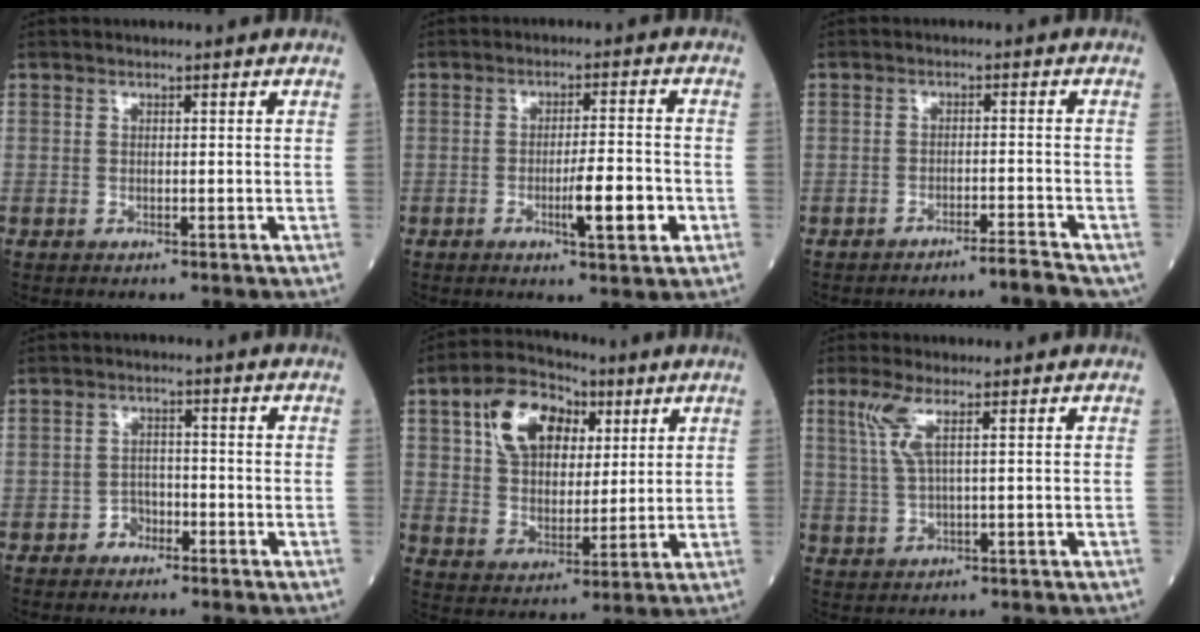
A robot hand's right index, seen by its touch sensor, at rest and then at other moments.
{"total": 6.6, "force": [-2.2, 0.6, 6.2], "torque": [-0.097, -0.004, -0.031]}
{"total": 3.7, "force": [-3.5, -0.8, 0.9], "torque": [-0.004, -0.007, -0.047]}
{"total": 2.2, "force": [-1.6, 1.5, 0.4], "torque": [-0.005, 0.008, -0.028]}
{"total": 12.0, "force": [5.0, 7.5, 7.9], "torque": [-0.157, 0.033, 0.091]}
{"total": 3.8, "force": [1.6, 0.2, 3.4], "torque": [-0.085, 0.009, 0.041]}